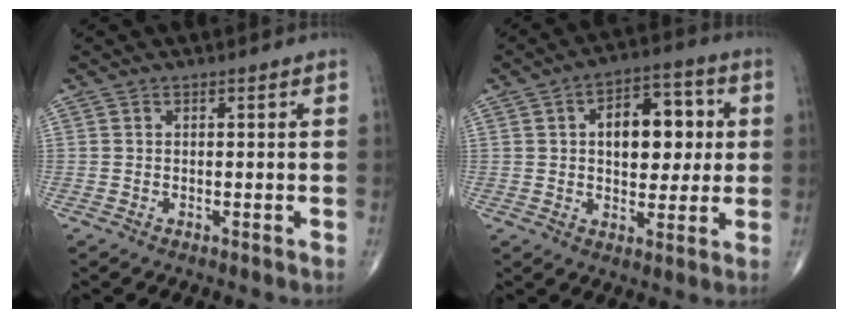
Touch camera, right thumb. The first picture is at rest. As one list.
[{"total": 12.6, "force": [2.0, 7.6, 9.9], "torque": [-0.103, 0.012, 0.028]}]